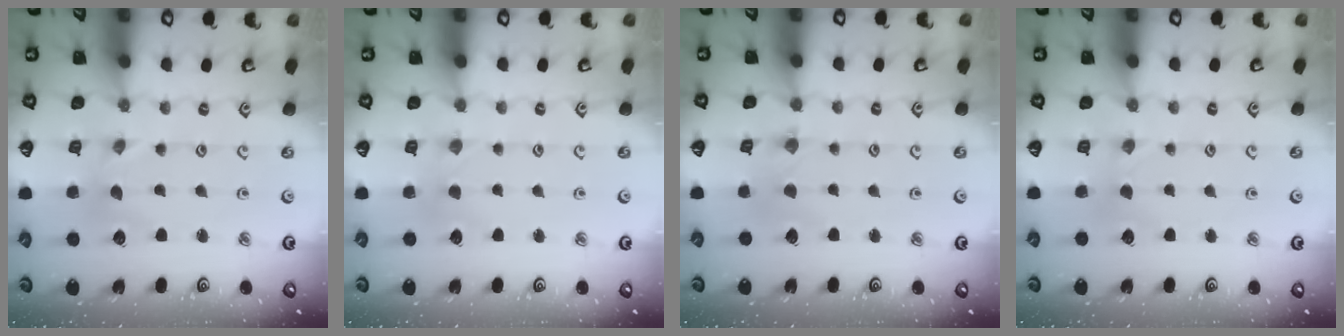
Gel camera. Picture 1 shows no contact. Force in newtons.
{"total": 2.7, "press": 2.6, "slide": 0.5}
{"total": 0.5, "press": 0.5, "slide": 0.2}
{"total": 1.6, "press": 1.5, "slide": 0.3}